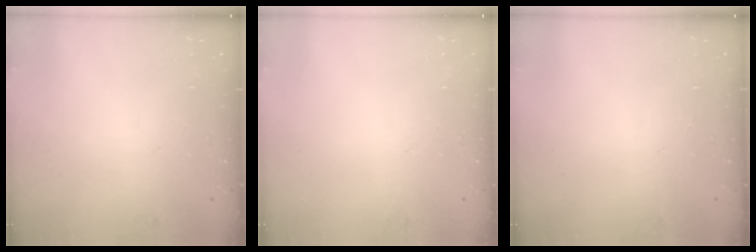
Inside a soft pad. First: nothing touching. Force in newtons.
{"total": 0.0}
{"total": 0.0}